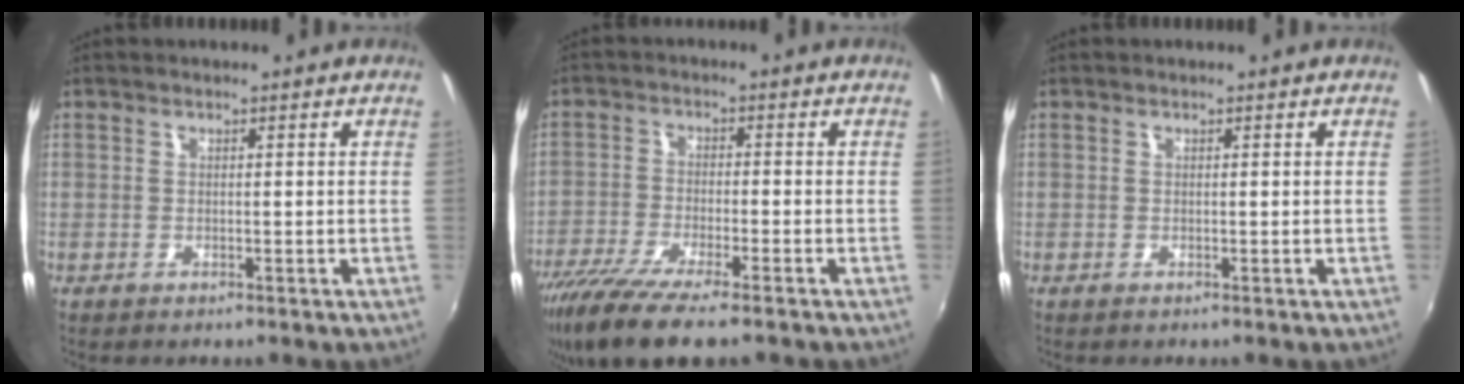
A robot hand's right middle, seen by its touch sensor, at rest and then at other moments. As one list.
[{"total": 11.7, "force": [-8.7, 2.0, 7.5], "torque": [-0.164, -0.044, -0.160]}, {"total": 0.0}]